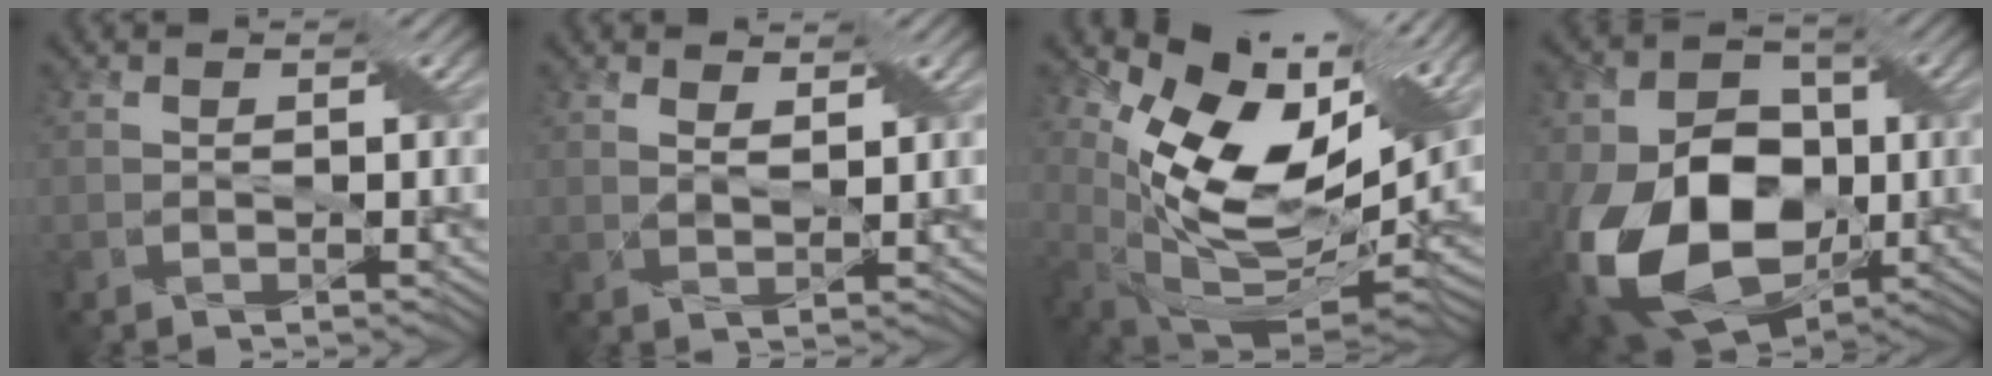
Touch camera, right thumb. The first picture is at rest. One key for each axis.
{"total": 2.3, "fx": 1.8, "fy": 0.7, "fz": 1.3, "tx": -0.021, "ty": -0.008, "tz": 0.039}
{"total": 15.9, "fx": 5.2, "fy": 8.0, "fz": 12.7, "tx": -0.242, "ty": -0.006, "tz": 0.100}
{"total": 17.1, "fx": -3.8, "fy": 12.4, "fz": 11.1, "tx": -0.234, "ty": -0.036, "tz": -0.063}